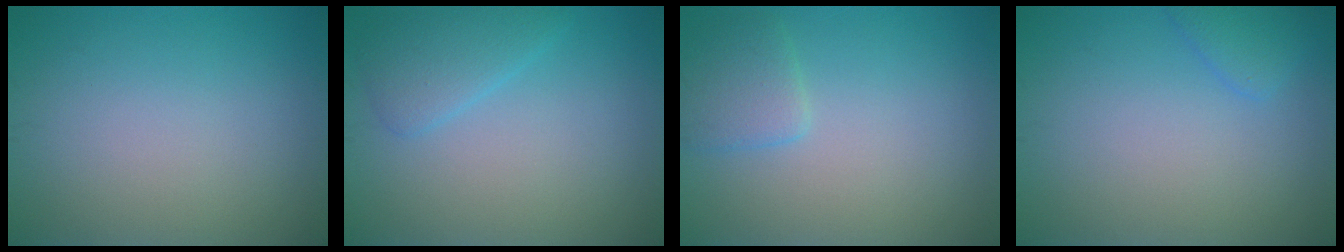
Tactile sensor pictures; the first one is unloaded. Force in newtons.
{"total": 2.6, "press": 2.6, "slide": 0.1}
{"total": 2.2, "press": 2.2, "slide": 0.1}
{"total": 1.6, "press": 1.6, "slide": 0.2}